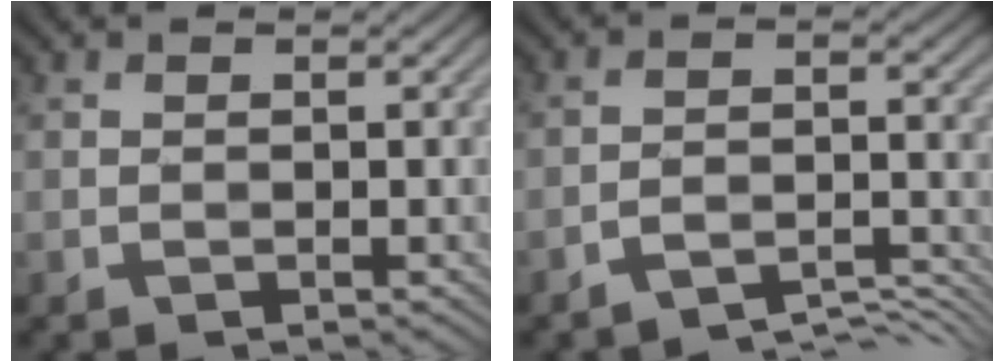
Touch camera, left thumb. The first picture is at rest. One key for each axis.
{"total": 4.5, "fx": -4.3, "fy": 0.5, "fz": 1.3, "tx": -0.025, "ty": 0.007, "tz": -0.067}